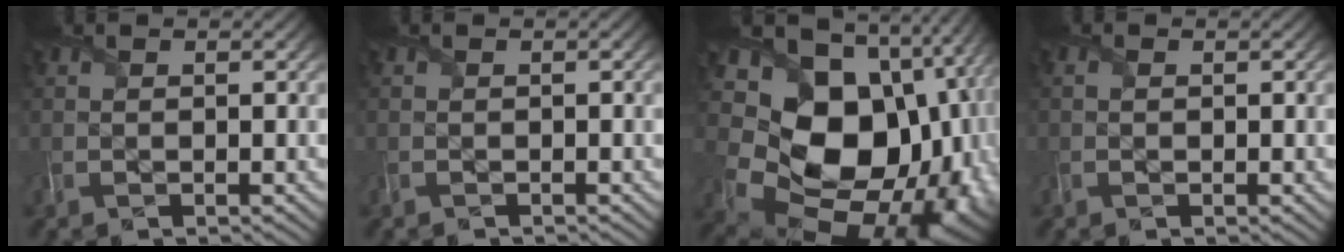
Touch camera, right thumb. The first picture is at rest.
{"total": 0.6, "force": [-0.5, 0.2, -0.3], "torque": [0.005, -0.002, -0.012]}
{"total": 19.8, "force": [-0.4, 15.1, 12.8], "torque": [-0.234, -0.055, 0.043]}
{"total": 0.7, "force": [-0.2, 0.6, 0.3], "torque": [-0.003, -0.003, -0.002]}